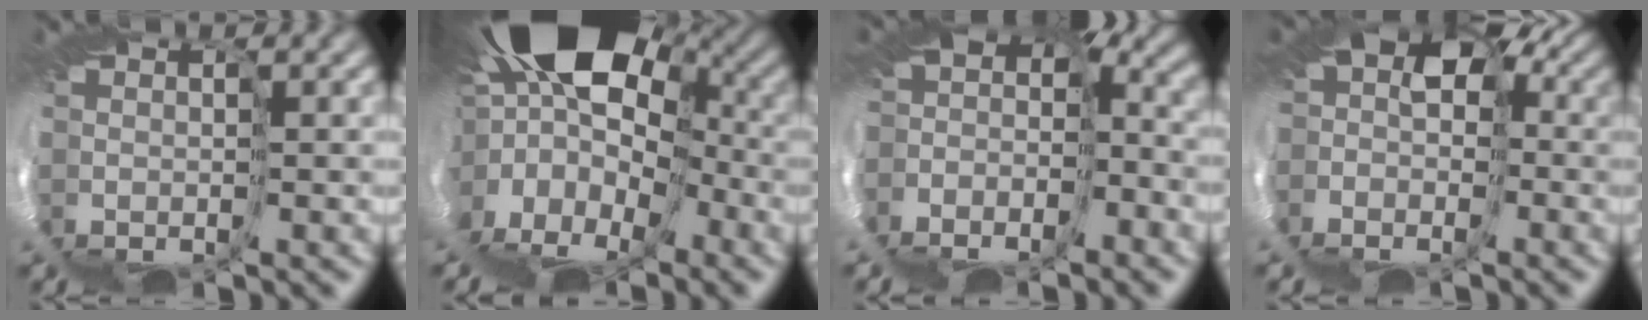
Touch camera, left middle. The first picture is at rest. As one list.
[{"total": 14.5, "force": [1.0, 9.2, 11.2], "torque": [-0.145, -0.005, -0.008]}, {"total": 5.6, "force": [-4.3, 2.5, 2.7], "torque": [-0.054, -0.027, -0.032]}, {"total": 7.1, "force": [-1.8, 5.8, 3.5], "torque": [-0.064, -0.007, -0.034]}]